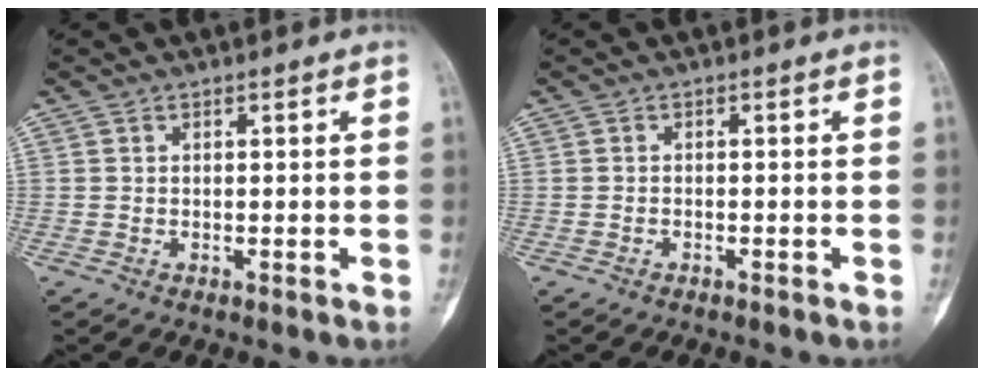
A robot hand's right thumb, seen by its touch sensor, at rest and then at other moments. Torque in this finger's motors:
{"motor_torque": [-0.66, -0.25, -0.02, 0.08, -0.01]}